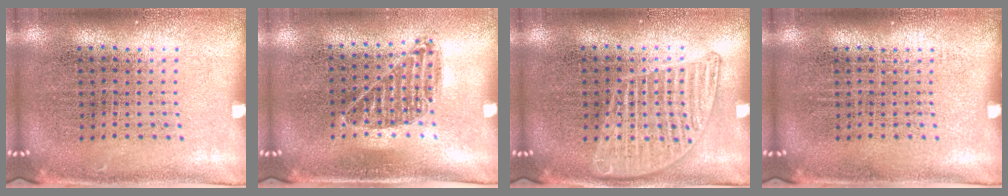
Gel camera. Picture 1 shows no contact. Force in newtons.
{"total": 0.9, "press": 0.8, "slide": 0.4}
{"total": 2.2, "press": 2.2, "slide": 0.4}
{"total": 0.0}